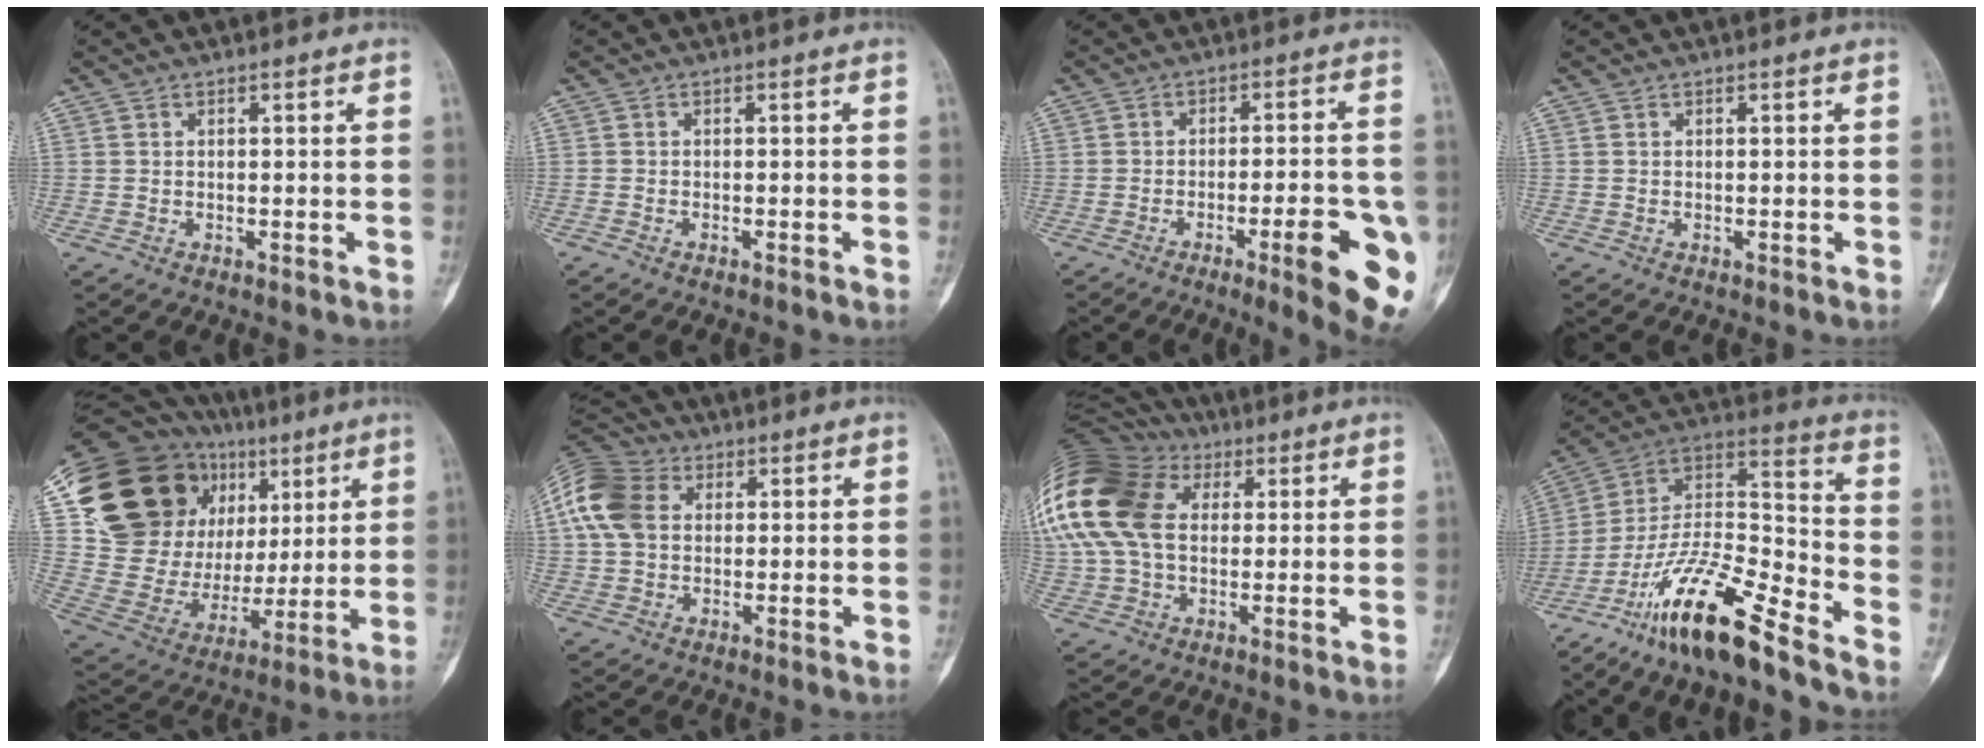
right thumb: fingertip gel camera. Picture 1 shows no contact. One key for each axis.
{"total": 0.6, "fx": -0.6, "fy": 0.0, "fz": 0.2, "tx": -0.004, "ty": 0.002, "tz": -0.011}
{"total": 13.1, "fx": -4.9, "fy": 2.5, "fz": 11.9, "tx": -0.142, "ty": 0.007, "tz": -0.062}
{"total": 0.0}
{"total": 29.2, "fx": 11.9, "fy": 20.2, "fz": 17.5, "tx": -0.266, "ty": 0.030, "tz": 0.225}
{"total": 12.5, "fx": 2.9, "fy": 9.4, "fz": 7.7, "tx": -0.152, "ty": 0.018, "tz": 0.045}
{"total": 27.3, "fx": 7.0, "fy": 19.4, "fz": 17.9, "tx": -0.428, "ty": 0.065, "tz": 0.139}
{"total": 19.7, "fx": -14.1, "fy": 3.7, "fz": 13.3, "tx": -0.251, "ty": 0.077, "tz": -0.259}